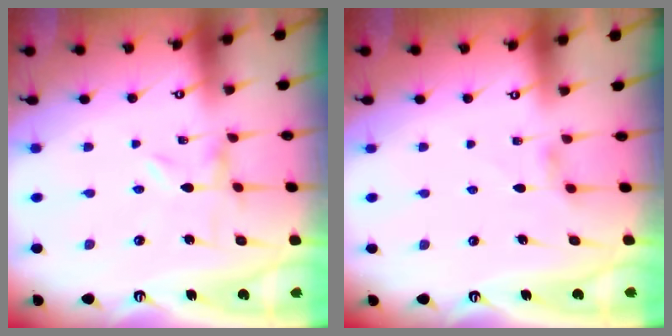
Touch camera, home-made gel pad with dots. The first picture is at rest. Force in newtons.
{"total": 1.6, "press": 1.6, "slide": 0.4}